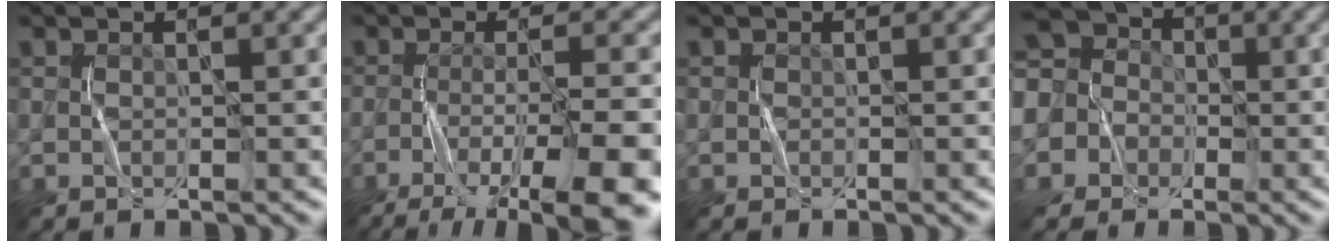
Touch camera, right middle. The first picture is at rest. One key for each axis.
{"total": 10.3, "fx": -5.2, "fy": 2.5, "fz": 8.5, "tx": -0.113, "ty": -0.012, "tz": -0.074}
{"total": 0.0}
{"total": 9.6, "fx": -1.5, "fy": 8.8, "fz": 3.5, "tx": -0.096, "ty": 0.025, "tz": -0.072}